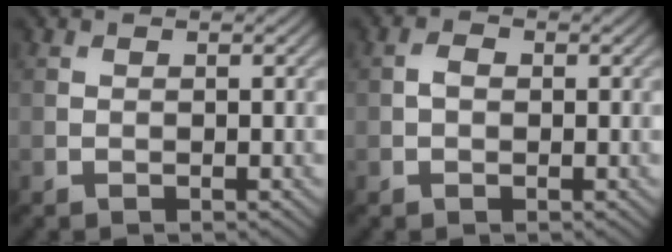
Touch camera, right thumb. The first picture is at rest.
{"total": 1.4, "force": [0.0, 0.9, 1.0], "torque": [-0.019, 0.003, -0.005]}